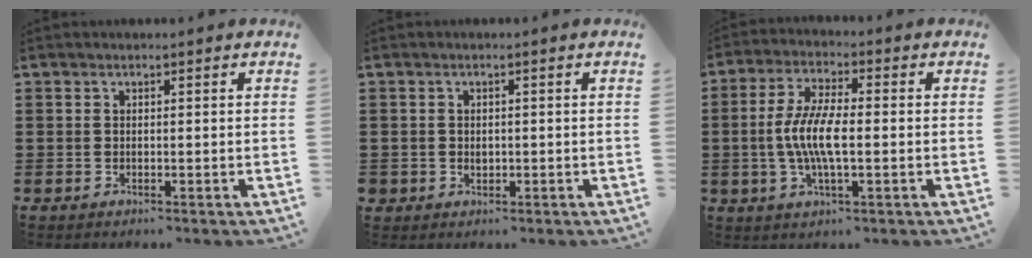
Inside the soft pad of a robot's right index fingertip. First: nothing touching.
{"total": 1.2, "force": [-0.1, 1.2, 0.1], "torque": [-0.006, 0.007, -0.004]}
{"total": 7.2, "force": [-1.1, 2.1, 6.8], "torque": [-0.152, -0.008, -0.029]}